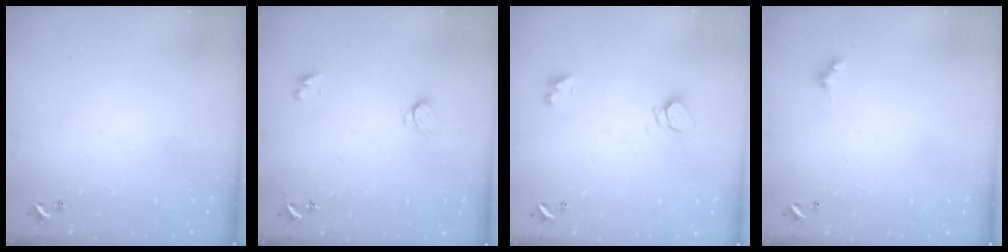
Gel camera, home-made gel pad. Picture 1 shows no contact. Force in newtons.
{"total": 2.6, "press": 2.5, "slide": 0.3}
{"total": 3.0, "press": 2.9, "slide": 0.3}
{"total": 2.5, "press": 2.5, "slide": 0.5}